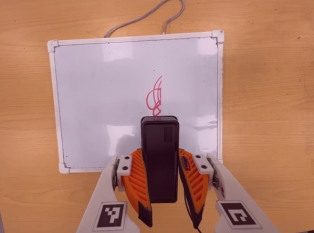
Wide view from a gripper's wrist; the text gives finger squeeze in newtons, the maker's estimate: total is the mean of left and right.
{"total": 7.0, "left": 5.6, "right": 8.4}